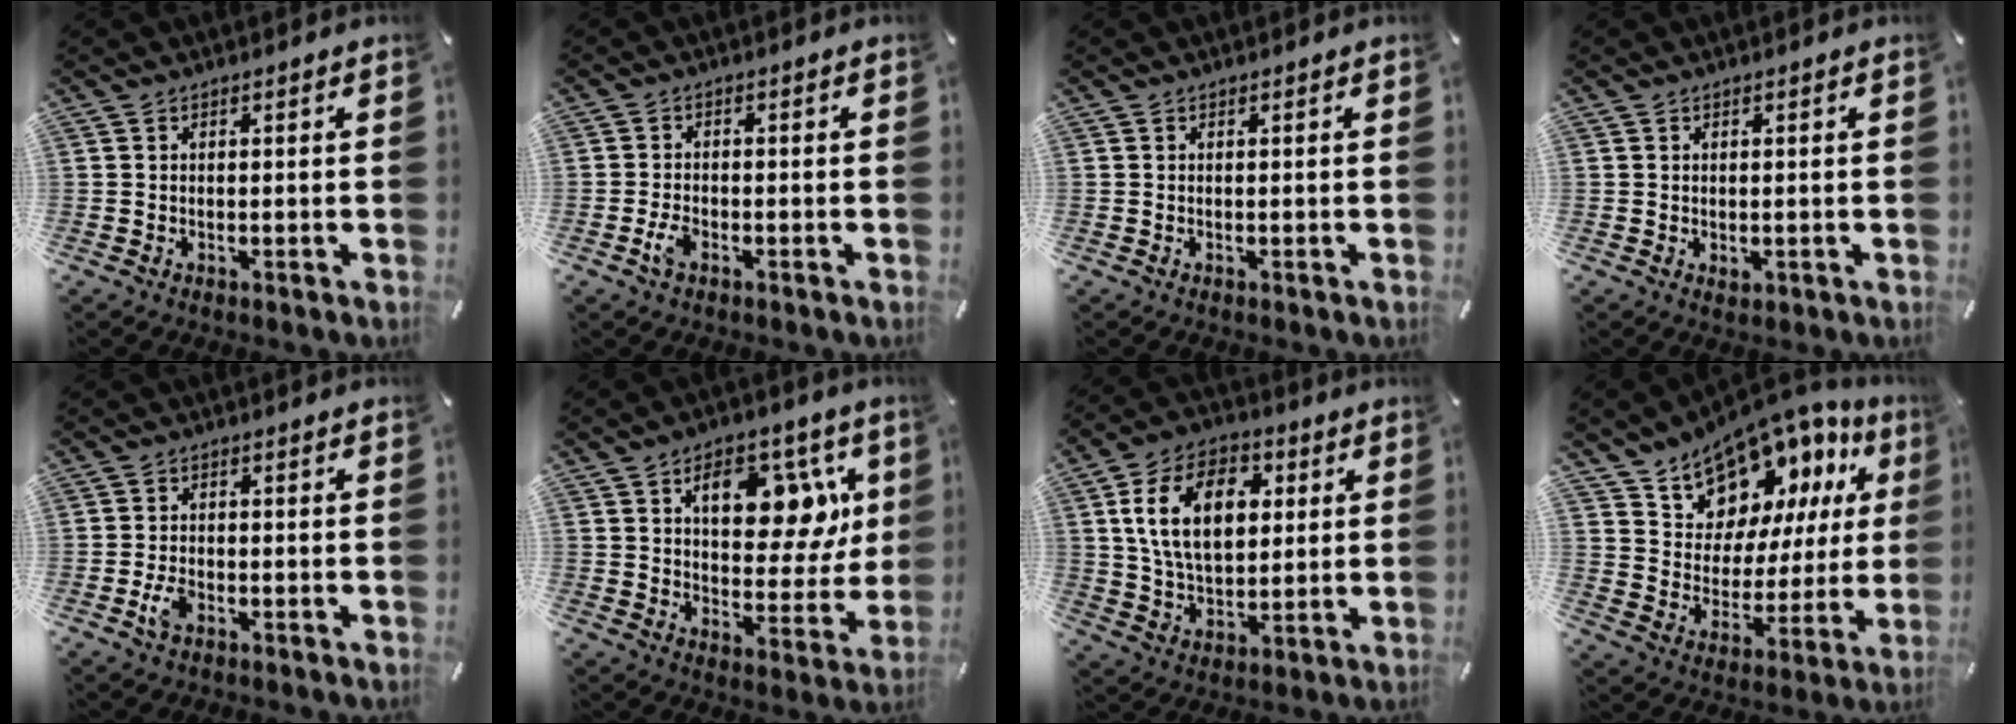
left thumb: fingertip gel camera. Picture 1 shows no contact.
{"total": 3.1, "force": [-1.5, 1.7, 2.1], "torque": [-0.057, -0.001, -0.033]}
{"total": 0.0}
{"total": 0.9, "force": [0.0, 0.7, 0.5], "torque": [-0.009, 0.004, 0.000]}
{"total": 3.7, "force": [-1.6, 2.2, 2.5], "torque": [-0.062, 0.001, -0.033]}
{"total": 15.2, "force": [6.2, 8.9, 10.6], "torque": [-0.128, -0.028, 0.102]}
{"total": 16.1, "force": [4.0, 10.7, 11.3], "torque": [-0.219, 0.010, 0.067]}
{"total": 13.3, "force": [11.7, 6.2, 1.3], "torque": [-0.029, -0.128, 0.208]}